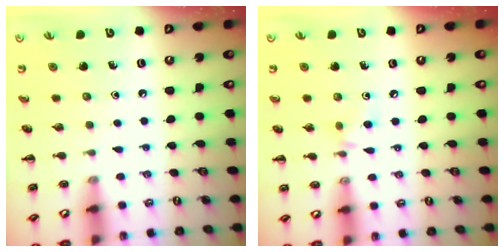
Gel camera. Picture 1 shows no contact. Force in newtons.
{"total": 4.6, "press": 4.3, "slide": 1.5}